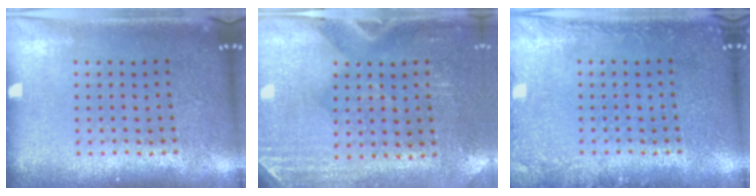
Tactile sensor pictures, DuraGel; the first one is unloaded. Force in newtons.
{"total": 2.9, "press": 2.5, "slide": 1.4}
{"total": 1.6, "press": 1.6, "slide": 0.3}